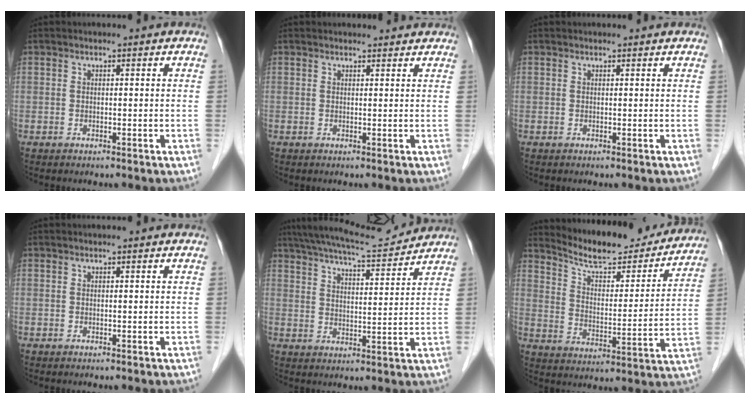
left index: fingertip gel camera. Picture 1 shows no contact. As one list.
[{"total": 4.1, "force": [3.9, 0.9, 0.6], "torque": [-0.007, 0.016, 0.043]}, {"total": 1.5, "force": [1.5, 0.3, 0.3], "torque": [-0.010, 0.017, 0.019]}, {"total": 0.0}, {"total": 12.4, "force": [11.6, 0.6, 4.3], "torque": [-0.082, 0.013, 0.176]}, {"total": 18.9, "force": [17.6, 3.5, 5.8], "torque": [-0.084, -0.018, 0.246]}]